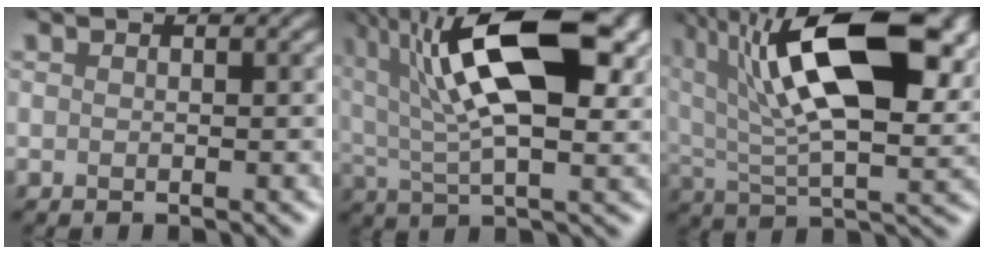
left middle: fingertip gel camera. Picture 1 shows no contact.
{"total": 12.2, "force": [4.8, 5.1, 9.9], "torque": [-0.184, 0.013, 0.075]}
{"total": 13.9, "force": [5.9, 6.3, 10.9], "torque": [-0.206, 0.004, 0.104]}